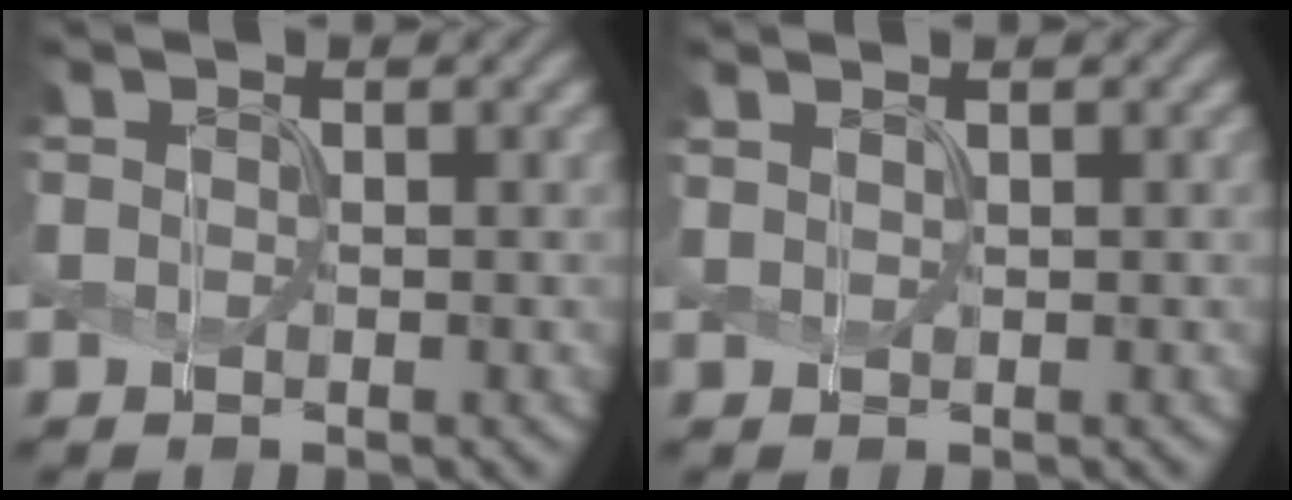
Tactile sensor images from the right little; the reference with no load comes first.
{"total": 0.8, "force": [0.6, 0.1, 0.5], "torque": [-0.011, -0.003, 0.012]}